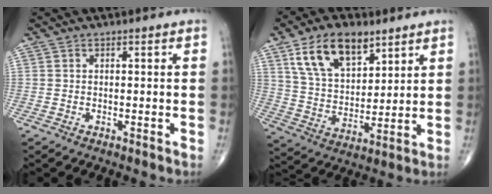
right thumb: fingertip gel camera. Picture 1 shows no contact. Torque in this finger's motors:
{"motor_torque": [0.89, 1.40, 0.20, -0.03, 0.18]}